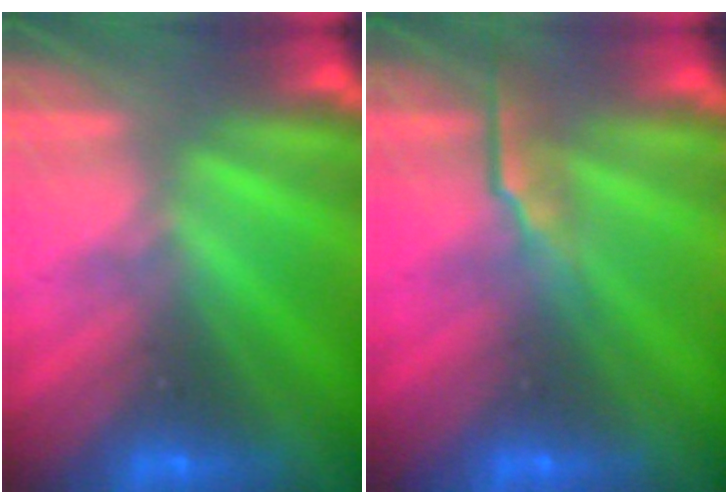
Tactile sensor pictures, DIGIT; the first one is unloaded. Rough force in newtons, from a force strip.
{"total": 2.7}